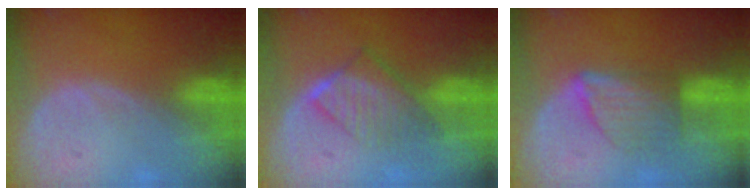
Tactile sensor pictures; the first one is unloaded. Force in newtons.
{"total": 6.7, "press": 6.0, "slide": 2.9}
{"total": 5.9, "press": 5.7, "slide": 1.3}